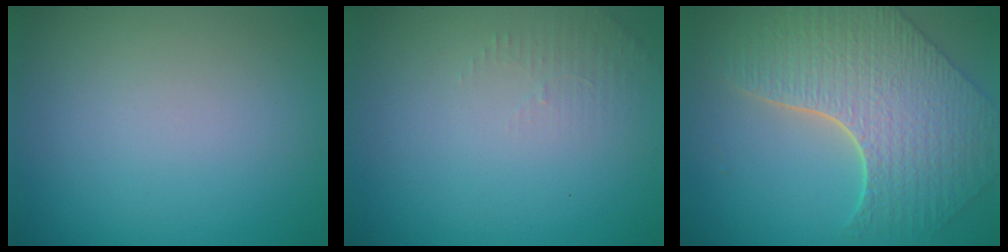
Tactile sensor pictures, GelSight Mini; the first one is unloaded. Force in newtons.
{"total": 1.3, "press": 1.2, "slide": 0.3}
{"total": 8.5, "press": 6.3, "slide": 5.7}